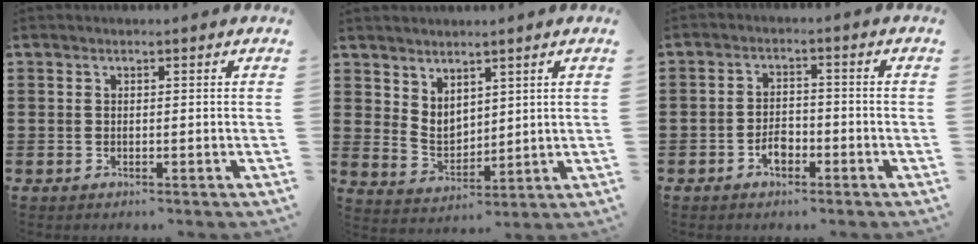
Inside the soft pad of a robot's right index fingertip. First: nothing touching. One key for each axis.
{"total": 4.1, "fx": 3.3, "fy": 2.3, "fz": 0.8, "tx": -0.029, "ty": -0.004, "tz": 0.064}
{"total": 3.3, "fx": -1.7, "fy": 2.0, "fz": 1.9, "tx": -0.037, "ty": 0.003, "tz": -0.033}